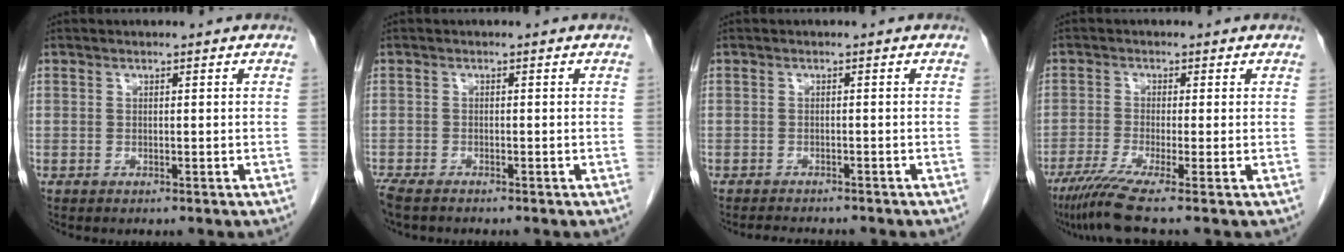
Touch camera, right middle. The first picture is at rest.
{"total": 3.9, "force": [-3.3, 0.9, 1.9], "torque": [-0.035, -0.011, -0.056]}
{"total": 4.6, "force": [-4.2, 0.9, 1.7], "torque": [-0.024, -0.006, -0.055]}
{"total": 6.8, "force": [-4.9, -1.3, 4.6], "torque": [-0.075, -0.024, -0.089]}